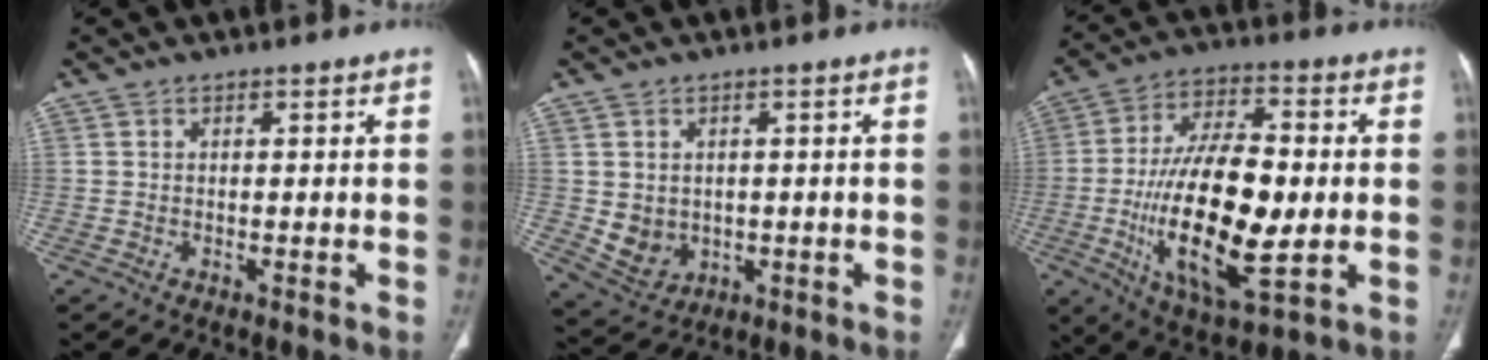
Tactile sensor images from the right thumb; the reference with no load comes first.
{"total": 5.7, "force": [-0.1, 5.0, 2.8], "torque": [-0.035, -0.004, 0.021]}
{"total": 22.2, "force": [-2.9, 9.1, 20.1], "torque": [-0.359, 0.001, -0.042]}